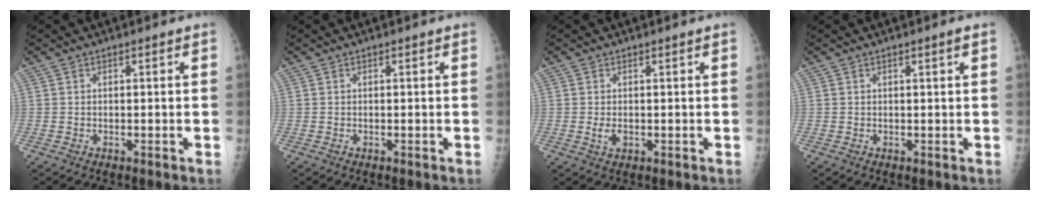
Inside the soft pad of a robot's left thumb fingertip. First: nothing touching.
{"total": 0.0}
{"total": 1.8, "force": [-0.1, 1.1, 1.5], "torque": [-0.031, -0.004, 0.002]}
{"total": 0.9, "force": [0.4, -0.2, 0.8], "torque": [-0.015, -0.002, 0.008]}